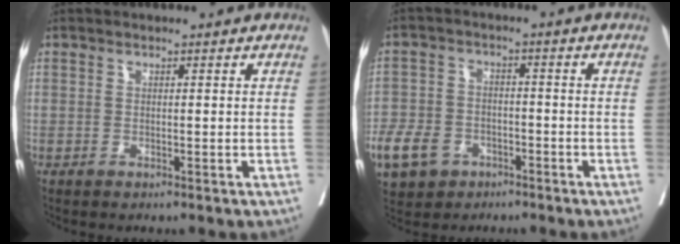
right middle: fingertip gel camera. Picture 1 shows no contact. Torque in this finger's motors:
{"motor_torque": [0.69, -0.68, 0.14, 0.03]}